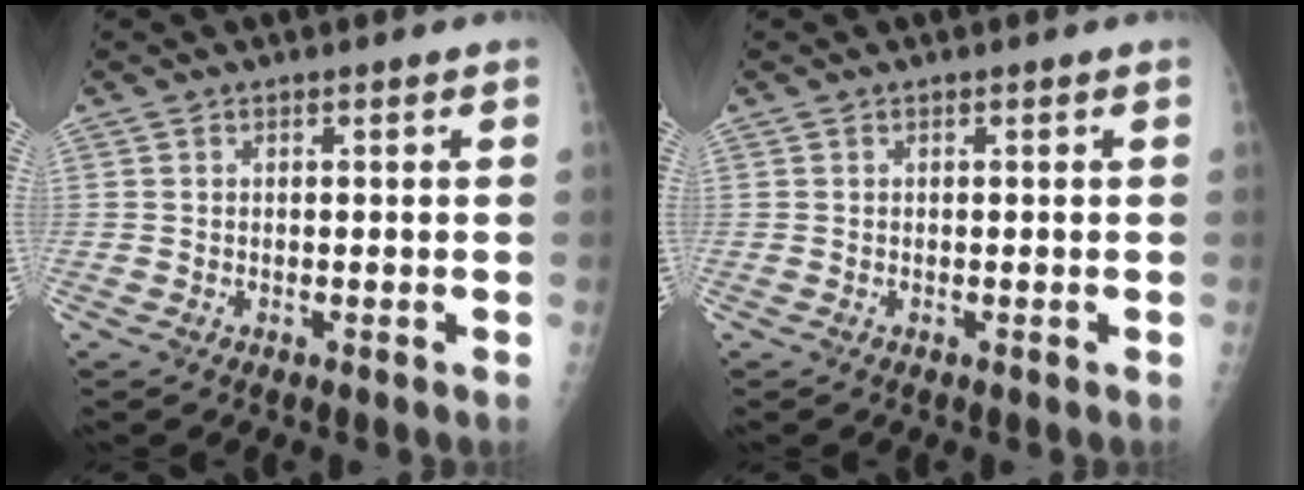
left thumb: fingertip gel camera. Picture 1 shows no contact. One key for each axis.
{"total": 0.0}